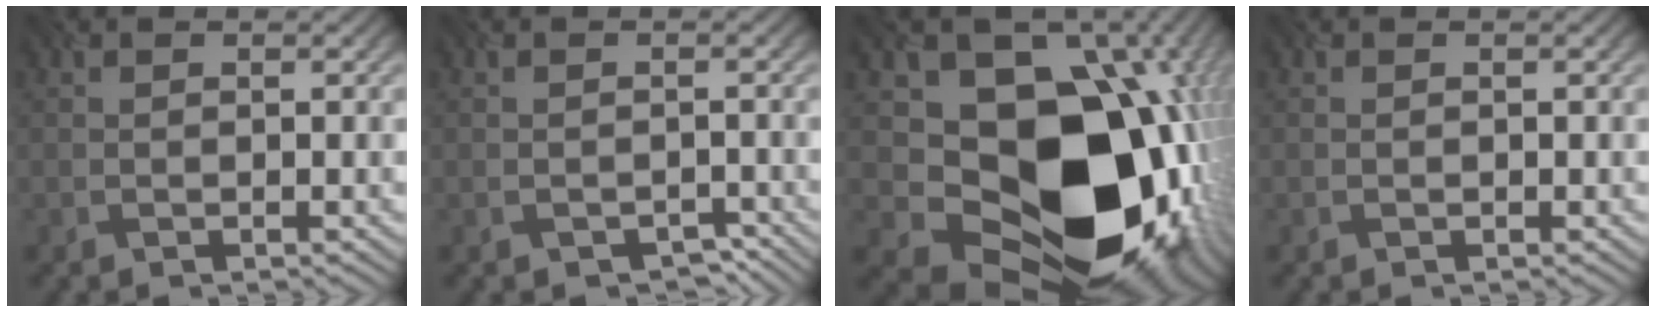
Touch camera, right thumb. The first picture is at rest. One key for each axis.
{"total": 2.0, "fx": -1.8, "fy": 0.8, "fz": 0.0, "tx": 0.002, "ty": -0.003, "tz": -0.015}
{"total": 18.8, "fx": -0.2, "fy": 14.9, "fz": 11.4, "tx": -0.186, "ty": -0.048, "tz": 0.041}
{"total": 0.0}